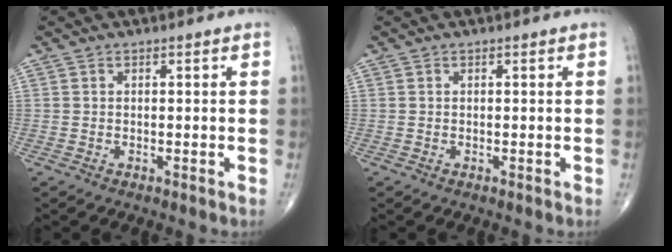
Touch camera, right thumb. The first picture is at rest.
{"total": 0.0}